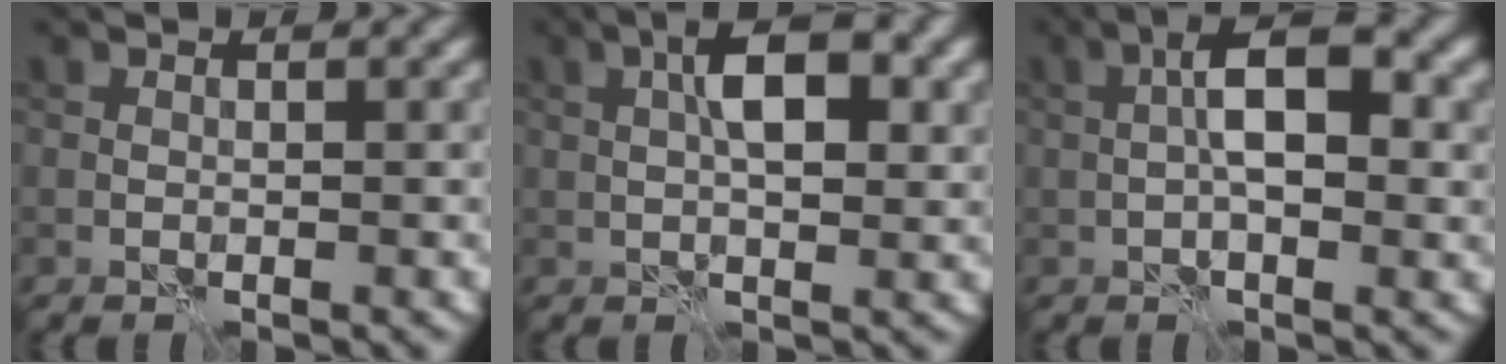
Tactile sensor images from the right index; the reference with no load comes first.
{"total": 5.4, "force": [1.1, 2.3, 4.8], "torque": [-0.078, 0.008, 0.014]}
{"total": 6.5, "force": [0.6, 2.8, 5.9], "torque": [-0.096, 0.010, 0.002]}